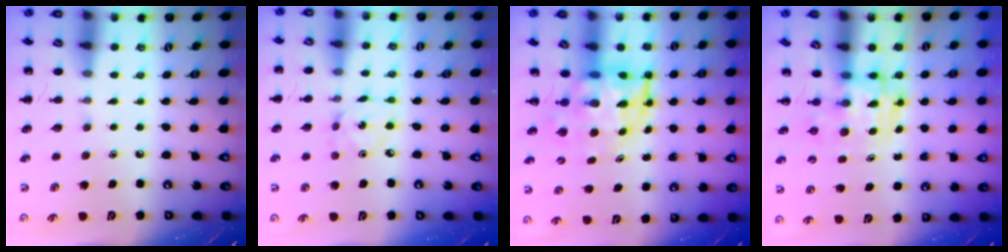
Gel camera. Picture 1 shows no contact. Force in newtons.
{"total": 2.2, "press": 2.1, "slide": 0.5}
{"total": 6.5, "press": 6.2, "slide": 2.1}
{"total": 3.7, "press": 3.6, "slide": 0.6}